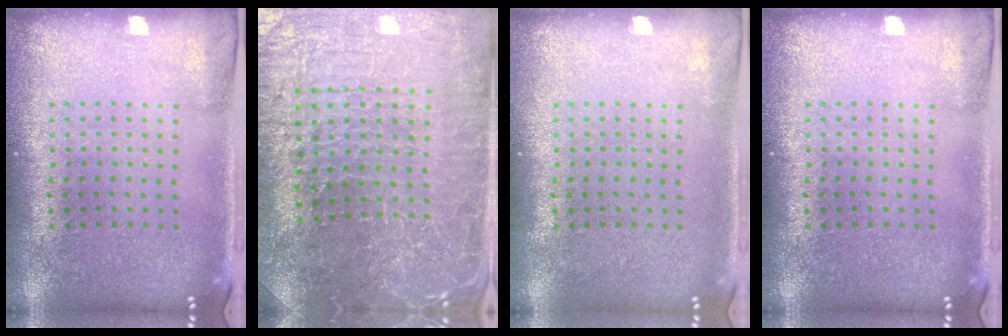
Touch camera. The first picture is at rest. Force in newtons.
{"total": 4.2, "press": 4.1, "slide": 0.9}
{"total": 0.0}
{"total": 0.0}